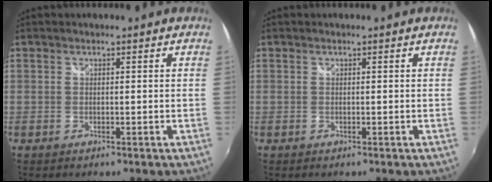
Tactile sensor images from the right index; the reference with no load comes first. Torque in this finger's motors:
{"motor_torque": [-0.01, 0.32, 0.00, 0.00]}